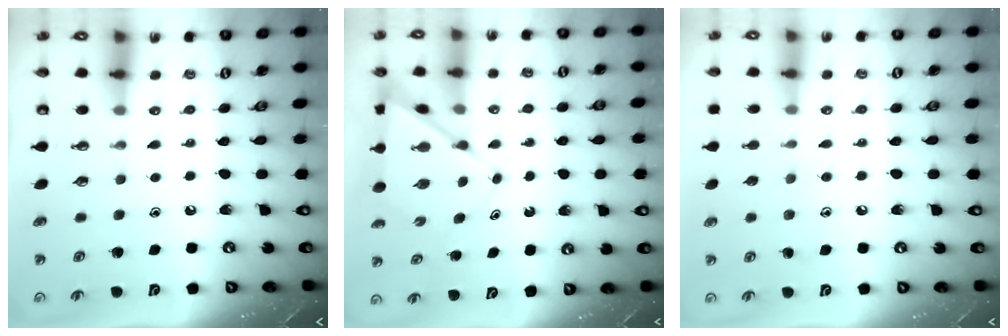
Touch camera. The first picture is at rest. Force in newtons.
{"total": 6.7, "press": 6.7, "slide": 0.6}
{"total": 5.7, "press": 5.7, "slide": 0.4}